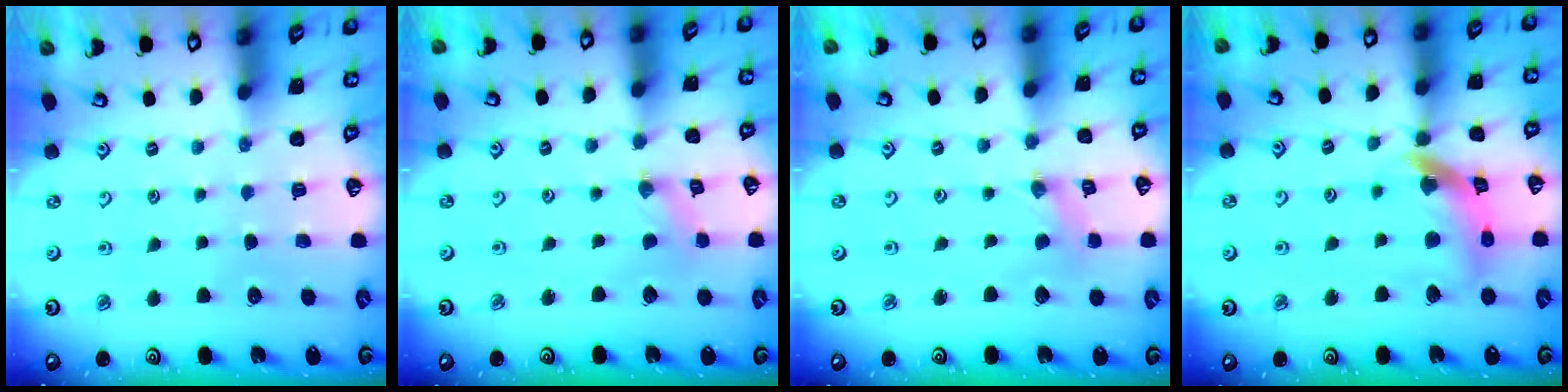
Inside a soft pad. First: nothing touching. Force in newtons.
{"total": 0.8, "press": 0.8, "slide": 0.1}
{"total": 0.0}
{"total": 12.7, "press": 12.6, "slide": 1.6}